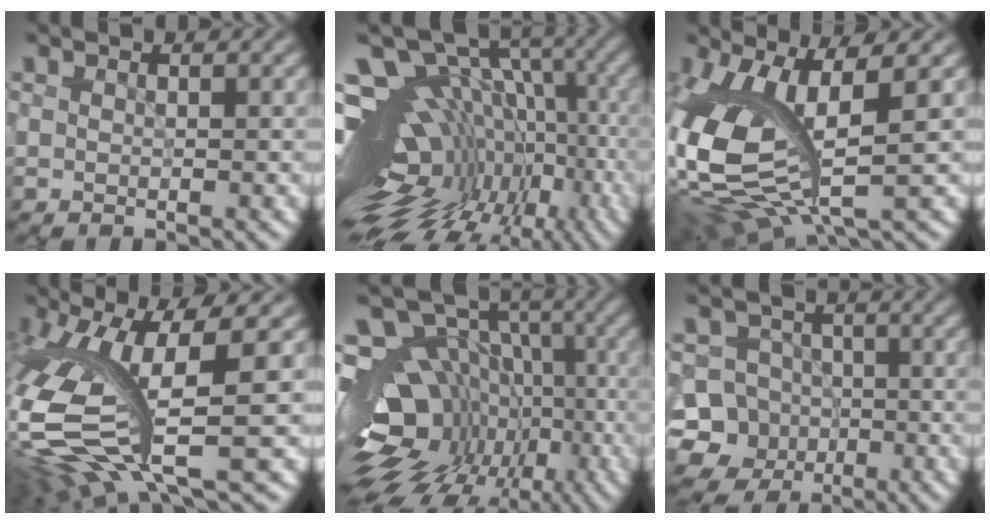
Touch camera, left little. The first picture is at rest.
{"total": 17.7, "force": [-2.9, 11.0, 13.5], "torque": [-0.201, 0.015, -0.001]}
{"total": 11.1, "force": [0.1, 4.6, 10.1], "torque": [-0.238, -0.024, 0.009]}
{"total": 12.4, "force": [-1.1, 3.9, 11.7], "torque": [-0.257, -0.023, 0.001]}
{"total": 15.1, "force": [-5.0, 11.7, 8.1], "torque": [-0.157, 0.016, -0.060]}
{"total": 12.1, "force": [-4.6, 10.9, 2.6], "torque": [-0.054, -0.013, -0.097]}